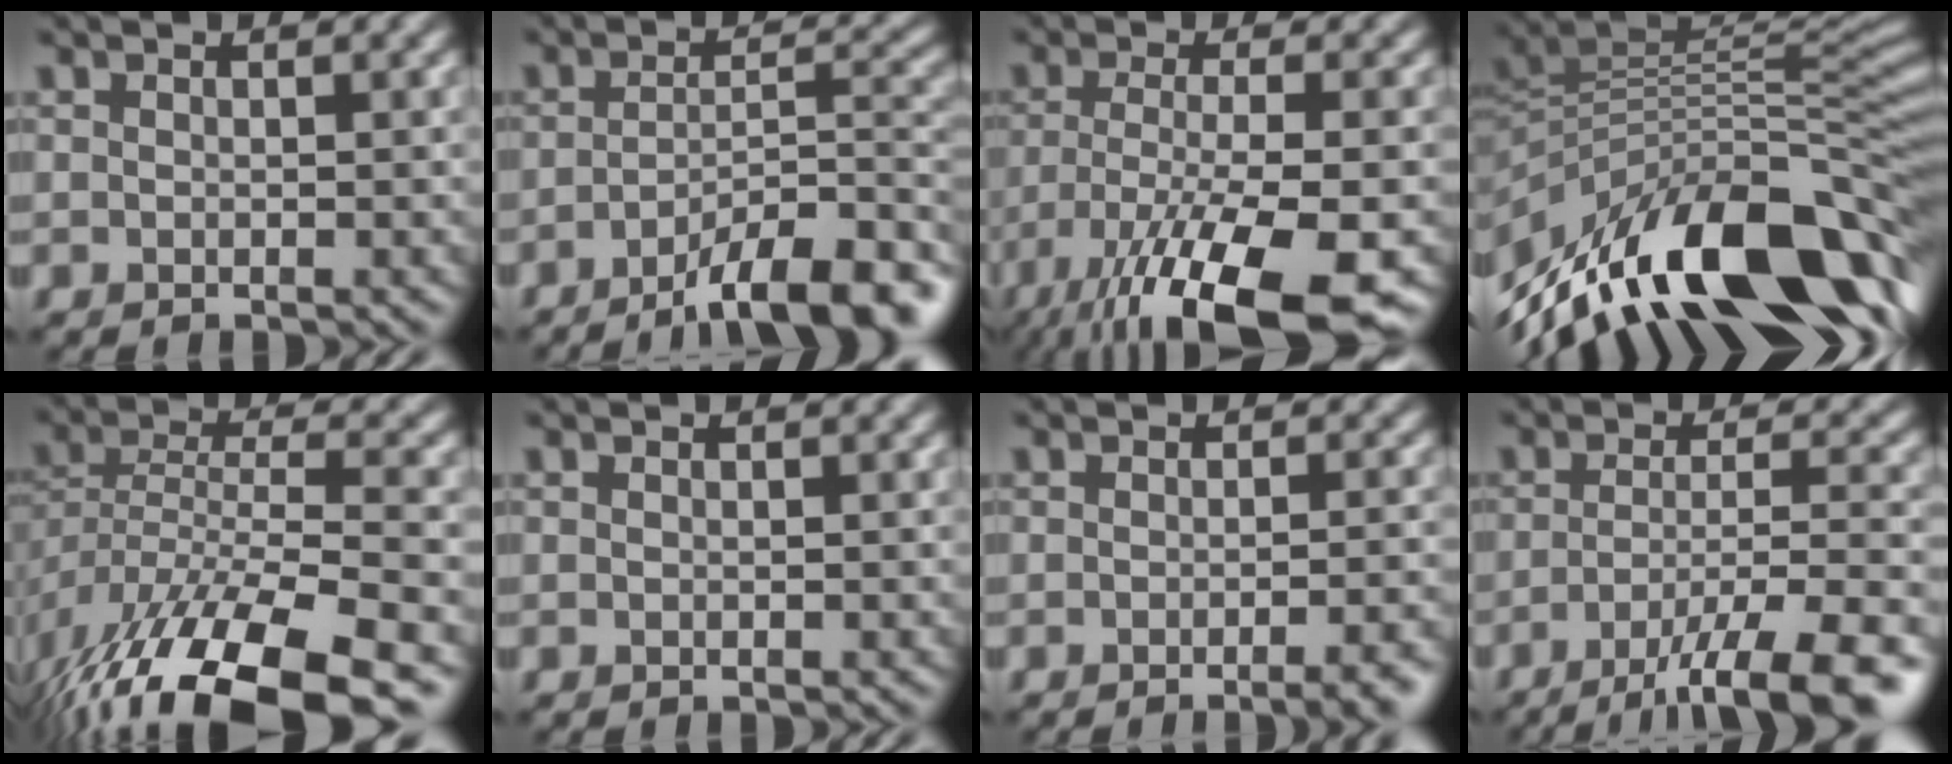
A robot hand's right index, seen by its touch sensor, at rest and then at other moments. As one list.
[{"total": 9.4, "force": [-6.0, 2.5, 6.7], "torque": [-0.090, 0.011, -0.098]}, {"total": 12.3, "force": [-7.2, 3.5, 9.3], "torque": [-0.175, -0.018, -0.124]}, {"total": 14.4, "force": [-5.2, 6.0, 12.0], "torque": [-0.205, 0.009, -0.083]}, {"total": 13.9, "force": [-8.9, 4.9, 9.6], "torque": [-0.199, -0.007, -0.137]}, {"total": 0.0}, {"total": 3.6, "force": [-2.2, 0.9, 2.7], "torque": [-0.022, 0.006, -0.029]}, {"total": 10.1, "force": [-5.7, 2.2, 8.0], "torque": [-0.112, 0.007, -0.085]}]